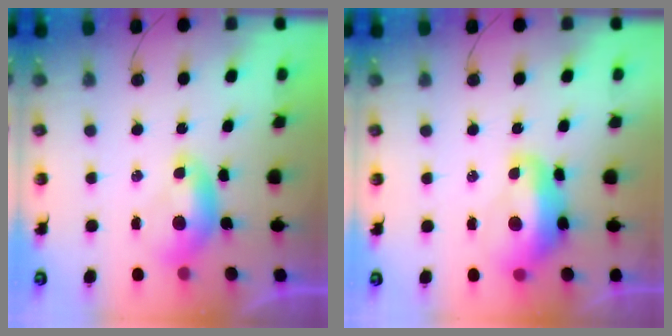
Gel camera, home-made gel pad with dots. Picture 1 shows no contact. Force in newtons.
{"total": 4.1, "press": 4.0, "slide": 0.8}